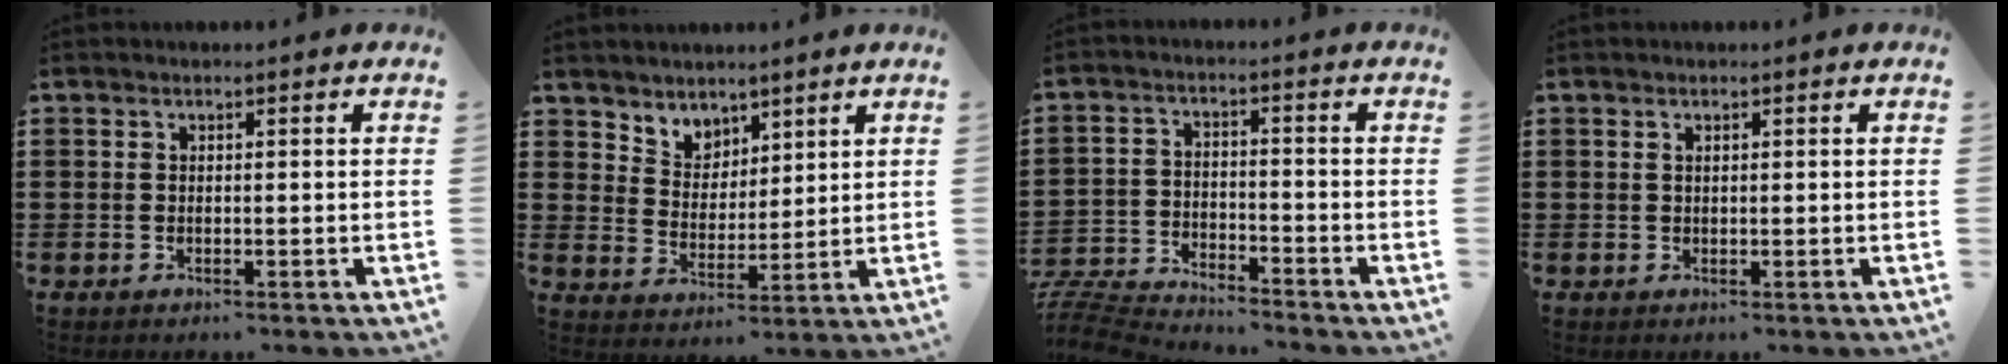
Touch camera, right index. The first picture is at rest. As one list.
[{"total": 4.7, "force": [3.7, 2.8, -0.5], "torque": [-0.014, -0.008, 0.068]}, {"total": 5.7, "force": [-5.7, 0.3, 0.3], "torque": [-0.033, -0.001, -0.121]}, {"total": 0.6, "force": [0.2, 0.3, 0.4], "torque": [-0.009, 0.001, 0.005]}]